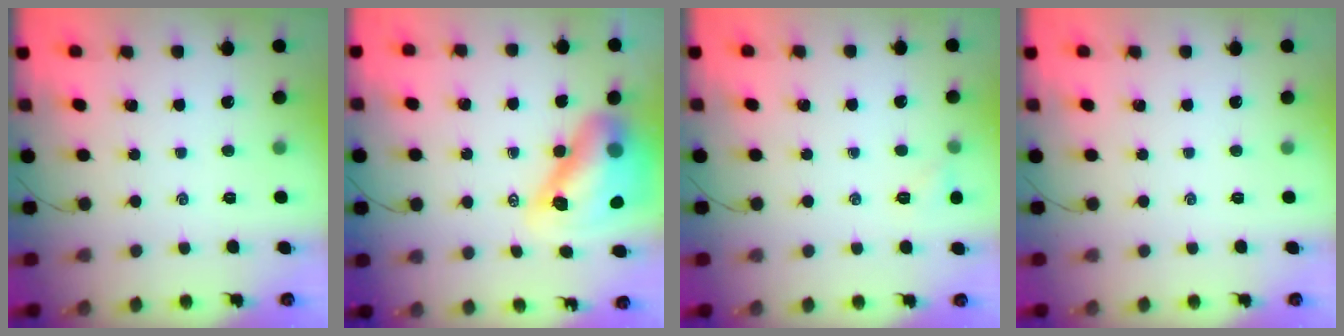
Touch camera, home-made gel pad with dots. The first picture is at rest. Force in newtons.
{"total": 16.0, "press": 15.4, "slide": 4.4}
{"total": 4.4, "press": 4.2, "slide": 1.3}
{"total": 0.0}